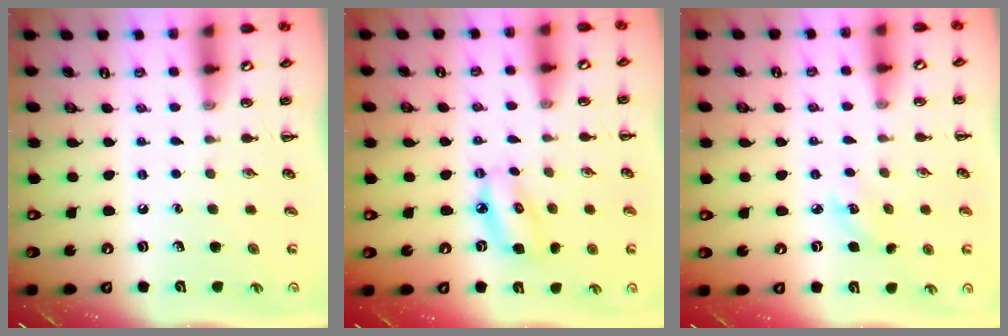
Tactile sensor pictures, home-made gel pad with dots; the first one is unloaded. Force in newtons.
{"total": 7.2, "press": 7.0, "slide": 1.8}
{"total": 3.9, "press": 3.8, "slide": 1.2}